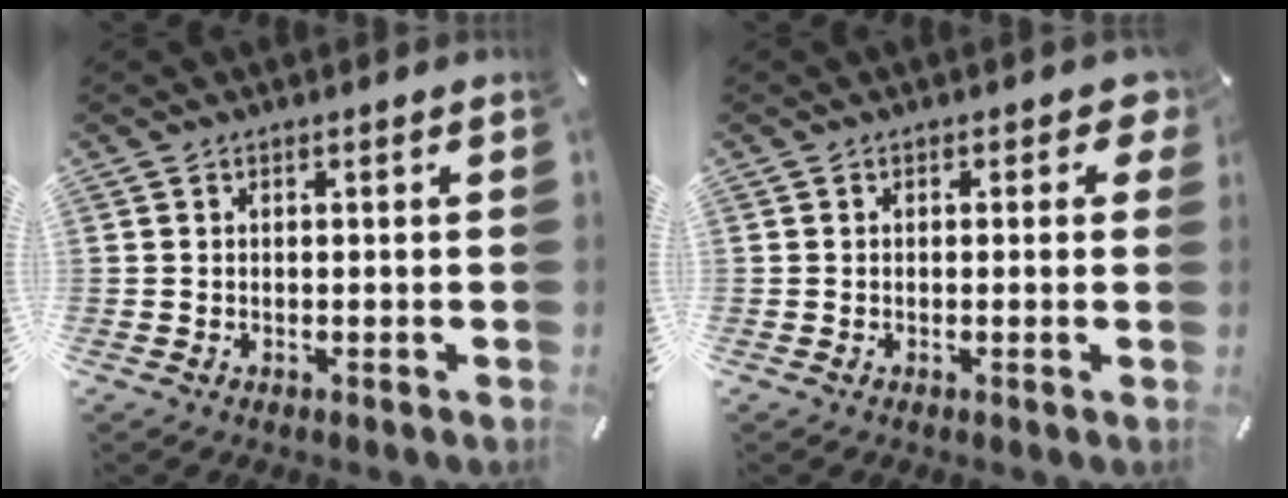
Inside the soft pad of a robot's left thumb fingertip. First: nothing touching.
{"total": 1.7, "force": [0.3, 1.3, 1.2], "torque": [0.002, -0.003, -0.001]}